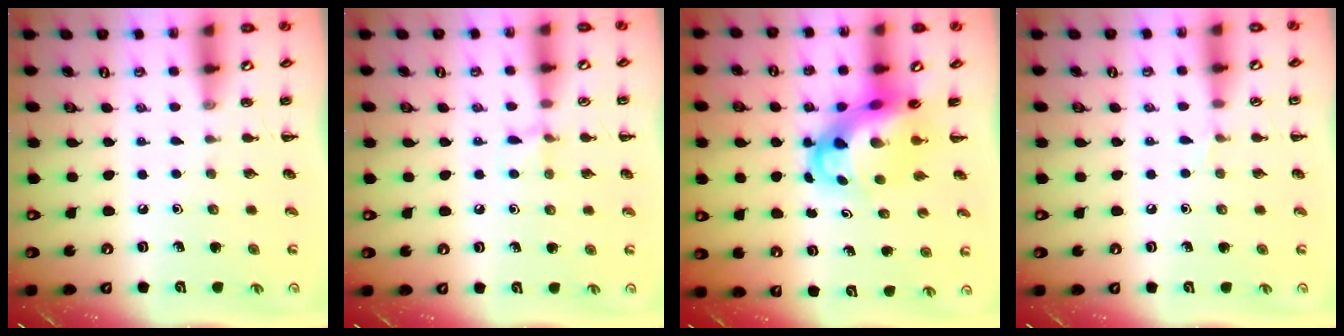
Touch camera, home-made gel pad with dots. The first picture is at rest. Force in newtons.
{"total": 5.4, "press": 5.1, "slide": 1.8}
{"total": 5.7, "press": 5.5, "slide": 1.5}
{"total": 3.0, "press": 2.8, "slide": 1.1}